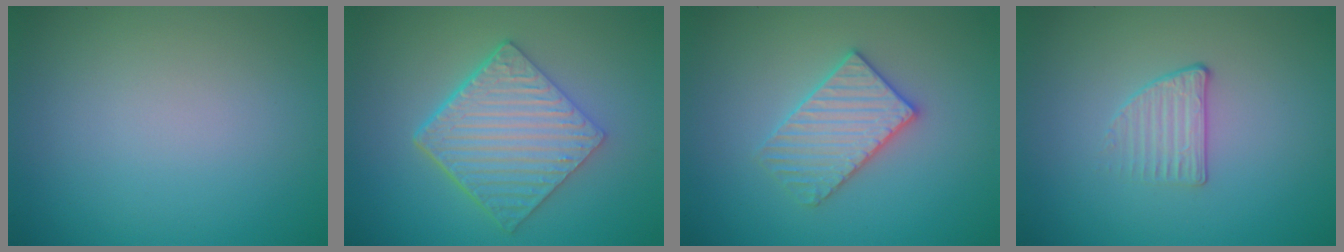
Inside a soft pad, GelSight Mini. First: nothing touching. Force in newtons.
{"total": 6.4, "press": 4.6, "slide": 4.4}
{"total": 3.1, "press": 3.1, "slide": 0.4}
{"total": 1.6, "press": 1.1, "slide": 1.1}